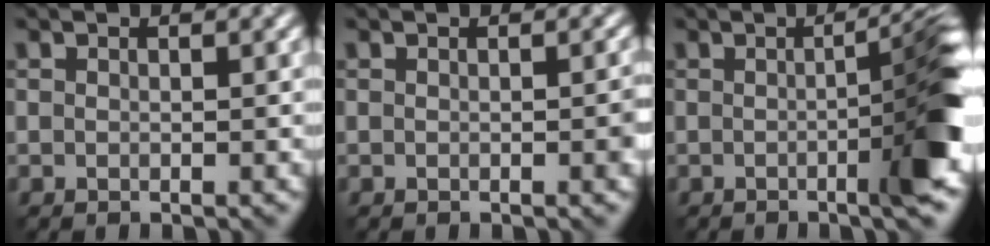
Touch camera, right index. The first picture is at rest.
{"total": 1.3, "force": [-0.2, 0.2, 1.2], "torque": [-0.014, 0.004, -0.001]}
{"total": 7.0, "force": [-0.8, 1.2, 6.9], "torque": [-0.079, 0.005, -0.011]}